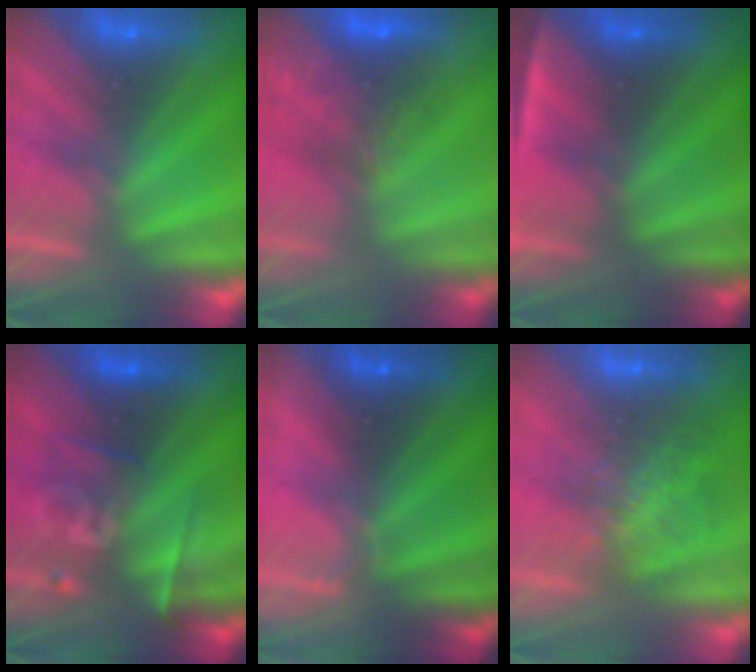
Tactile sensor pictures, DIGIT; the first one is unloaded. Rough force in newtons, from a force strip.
{"total": 11.3}
{"total": 4.7}
{"total": 2.3}
{"total": 1.6}
{"total": 2.8}